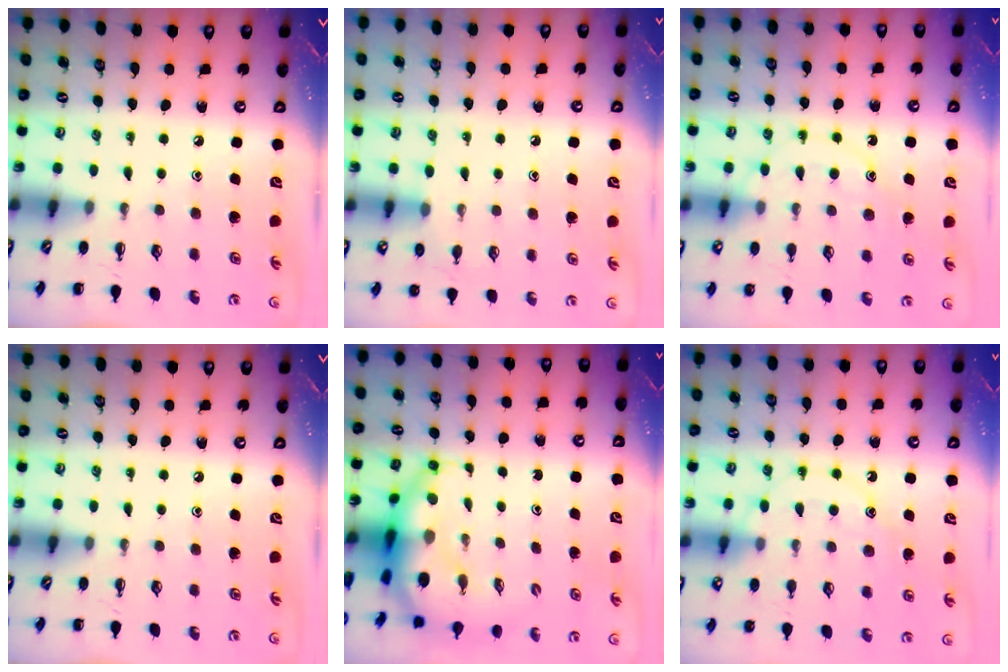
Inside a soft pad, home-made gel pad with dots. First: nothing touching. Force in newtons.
{"total": 7.0, "press": 6.6, "slide": 2.2}
{"total": 12.4, "press": 12.4, "slide": 0.6}
{"total": 0.0}
{"total": 7.2, "press": 7.0, "slide": 1.8}
{"total": 13.5, "press": 13.5, "slide": 0.6}